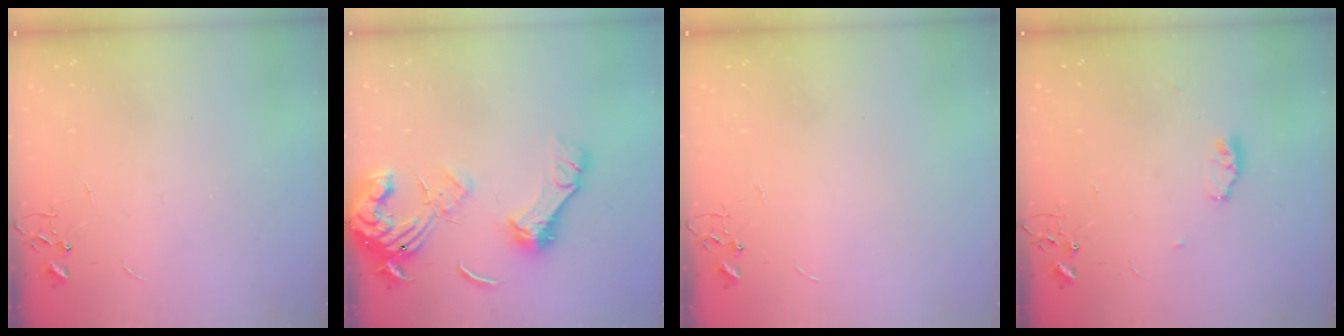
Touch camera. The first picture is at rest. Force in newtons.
{"total": 15.7, "press": 15.6, "slide": 1.9}
{"total": 0.0}
{"total": 4.5, "press": 4.4, "slide": 0.6}